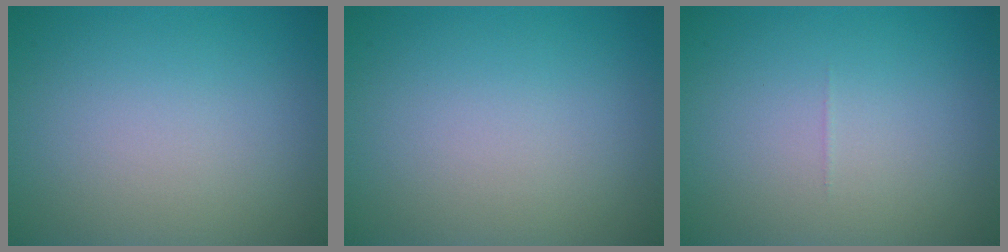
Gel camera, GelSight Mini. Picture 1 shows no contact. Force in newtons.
{"total": 0.0}
{"total": 0.0}